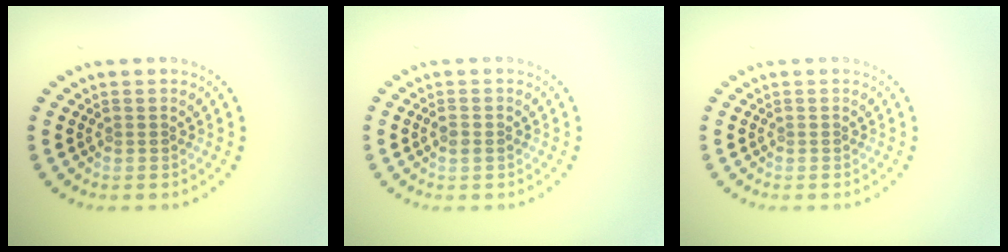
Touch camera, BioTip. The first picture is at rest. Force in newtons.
{"total": 0.9, "press": 0.9, "slide": 0.2}
{"total": 0.0}